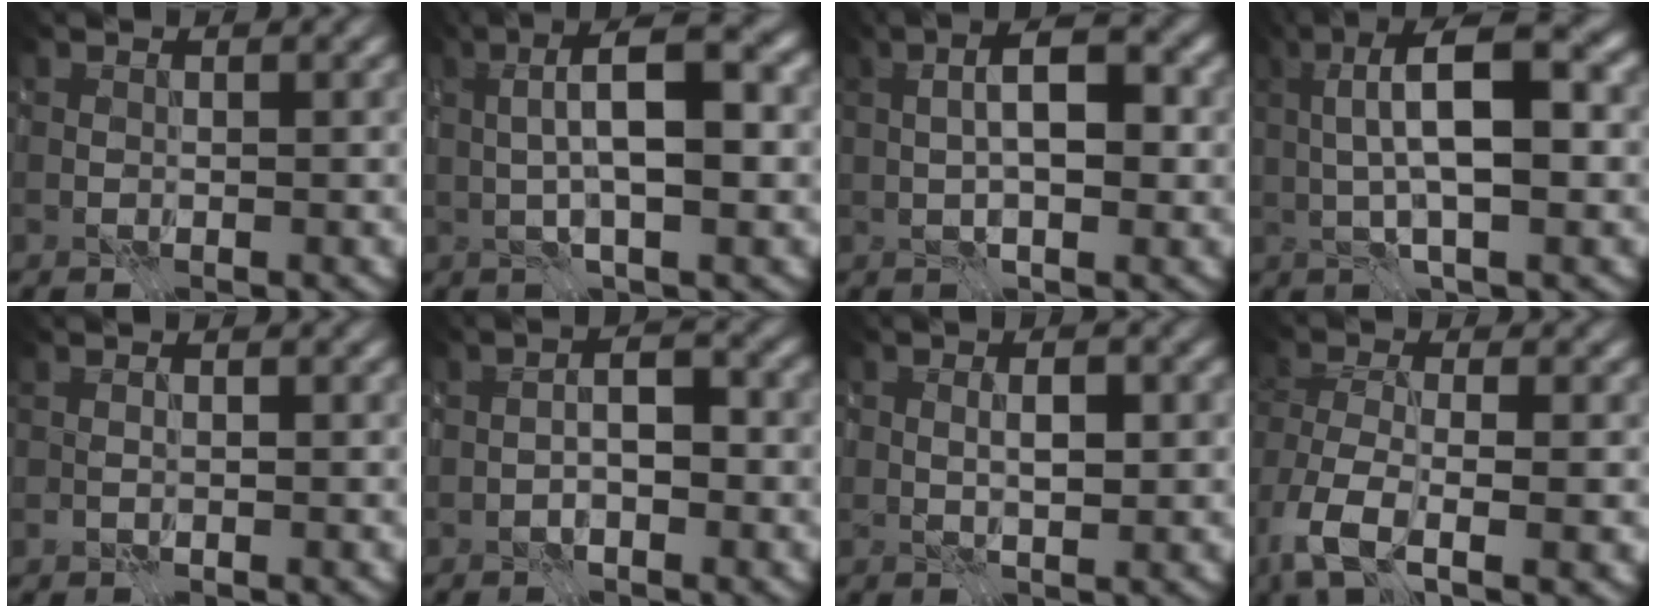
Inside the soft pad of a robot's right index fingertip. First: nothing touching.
{"total": 7.8, "force": [0.7, 2.0, 7.6], "torque": [-0.118, 0.011, 0.009]}
{"total": 5.2, "force": [0.5, 1.8, 4.8], "torque": [-0.077, 0.007, 0.007]}
{"total": 9.1, "force": [1.0, 2.7, 8.7], "torque": [-0.140, 0.014, 0.012]}
{"total": 0.0}
{"total": 2.9, "force": [-0.7, 1.2, 2.6], "torque": [-0.042, 0.002, -0.017]}
{"total": 2.5, "force": [0.1, 1.0, 2.3], "torque": [-0.036, -0.007, 0.008]}
{"total": 6.8, "force": [-3.6, 2.4, 5.3], "torque": [-0.115, -0.016, -0.070]}